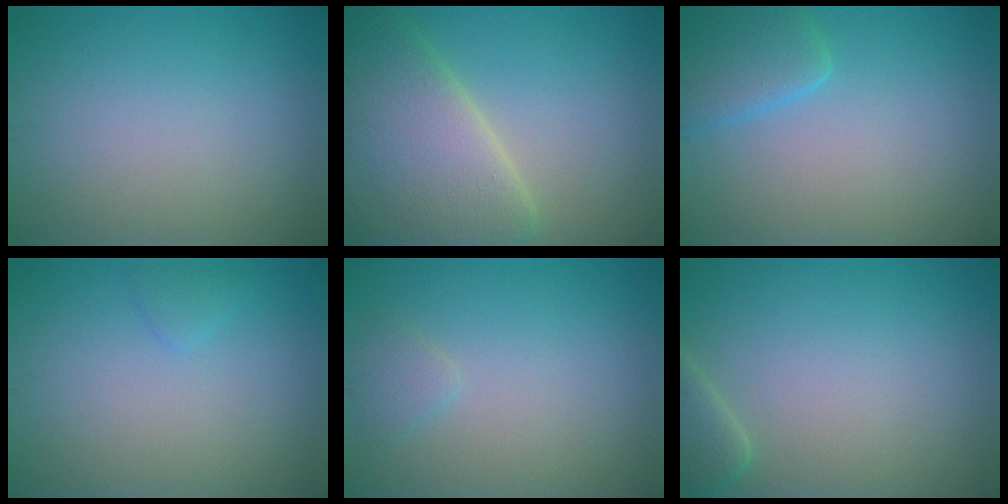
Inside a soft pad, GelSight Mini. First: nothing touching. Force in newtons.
{"total": 10.2, "press": 10.2, "slide": 0.5}
{"total": 3.5, "press": 3.5, "slide": 0.2}
{"total": 0.9, "press": 0.9, "slide": 0.1}
{"total": 1.1, "press": 1.1, "slide": 0.1}
{"total": 2.3, "press": 2.3, "slide": 0.3}